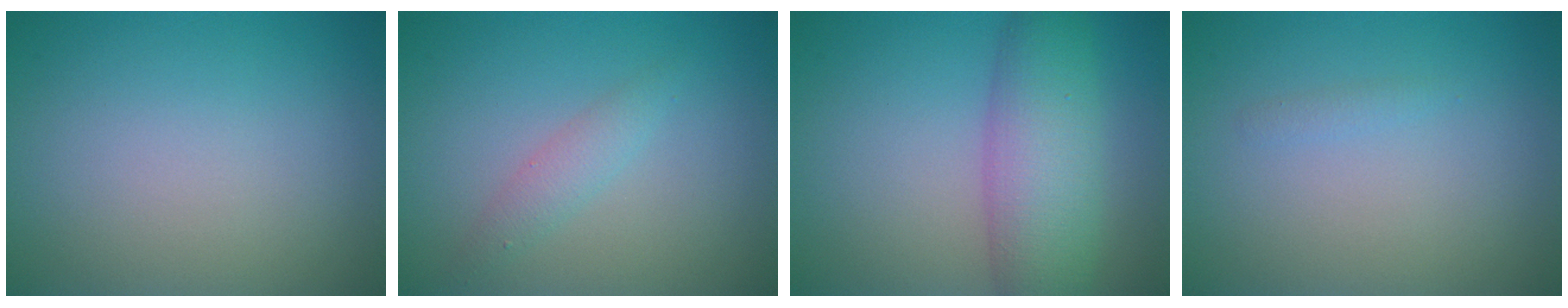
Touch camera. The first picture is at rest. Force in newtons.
{"total": 1.6, "press": 1.6, "slide": 0.1}
{"total": 6.7, "press": 6.7, "slide": 0.2}
{"total": 0.6, "press": 0.6, "slide": 0.0}